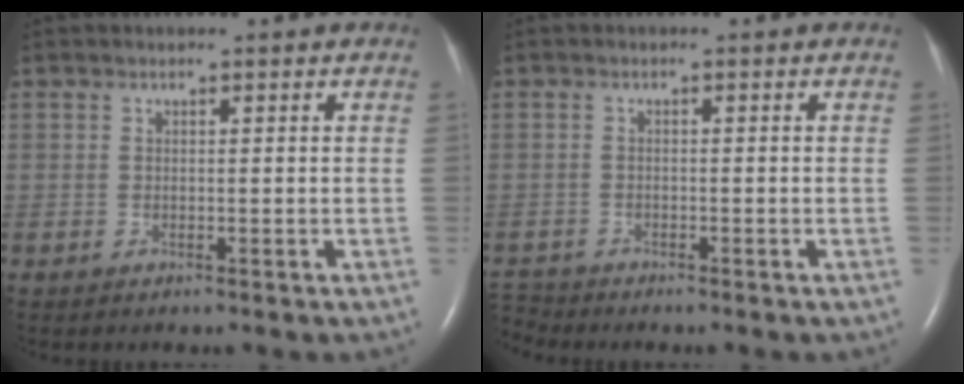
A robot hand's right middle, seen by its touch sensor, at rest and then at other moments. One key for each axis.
{"total": 2.5, "fx": -2.5, "fy": 0.2, "fz": -0.3, "tx": 0.004, "ty": -0.014, "tz": -0.045}